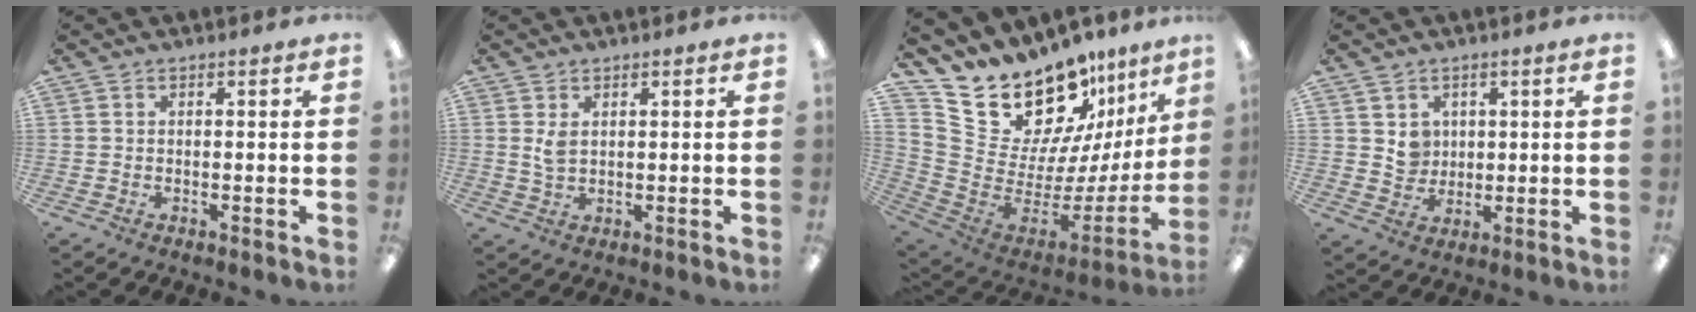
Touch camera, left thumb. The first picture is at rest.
{"total": 3.2, "force": [1.3, 1.8, 2.3], "torque": [-0.042, 0.000, 0.020]}
{"total": 22.4, "force": [18.3, 9.8, 8.5], "torque": [-0.149, -0.151, 0.350]}
{"total": 5.1, "force": [2.4, 4.5, 0.5], "torque": [0.004, -0.010, 0.040]}